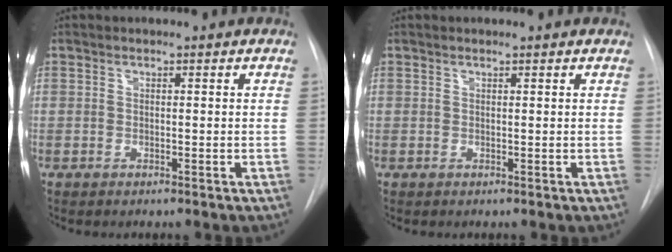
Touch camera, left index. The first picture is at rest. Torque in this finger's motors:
{"motor_torque": [0.02, -0.04, -0.08, 0.01]}